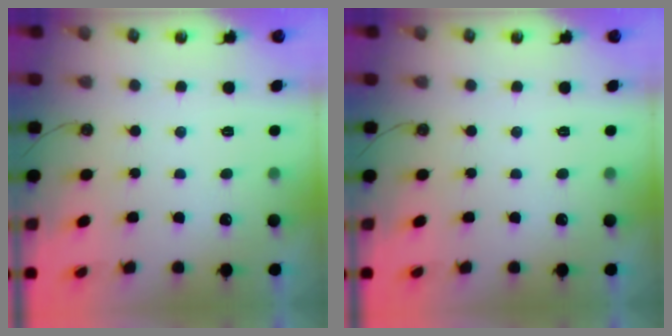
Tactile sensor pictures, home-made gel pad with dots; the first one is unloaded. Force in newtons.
{"total": 0.0}